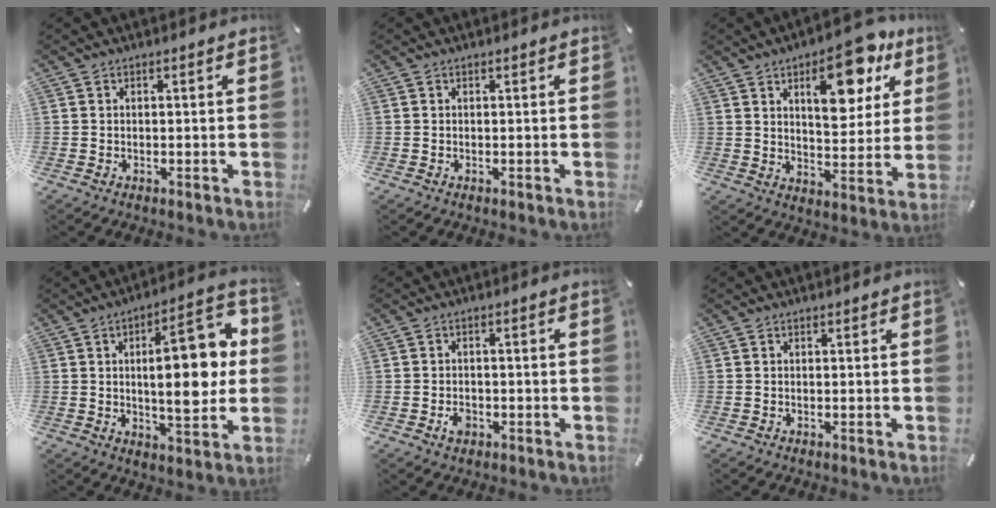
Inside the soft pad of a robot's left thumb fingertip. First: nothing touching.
{"total": 0.0}
{"total": 16.2, "force": [8.8, 7.6, 11.2], "torque": [-0.139, -0.038, 0.141]}
{"total": 17.9, "force": [2.2, 7.5, 16.1], "torque": [-0.220, -0.002, 0.031]}
{"total": 2.9, "force": [-1.2, 2.0, 1.7], "torque": [-0.038, 0.003, -0.024]}
{"total": 0.0}